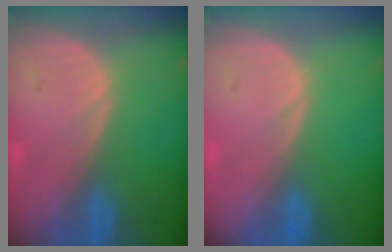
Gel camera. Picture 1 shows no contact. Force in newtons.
{"total": 0.0}